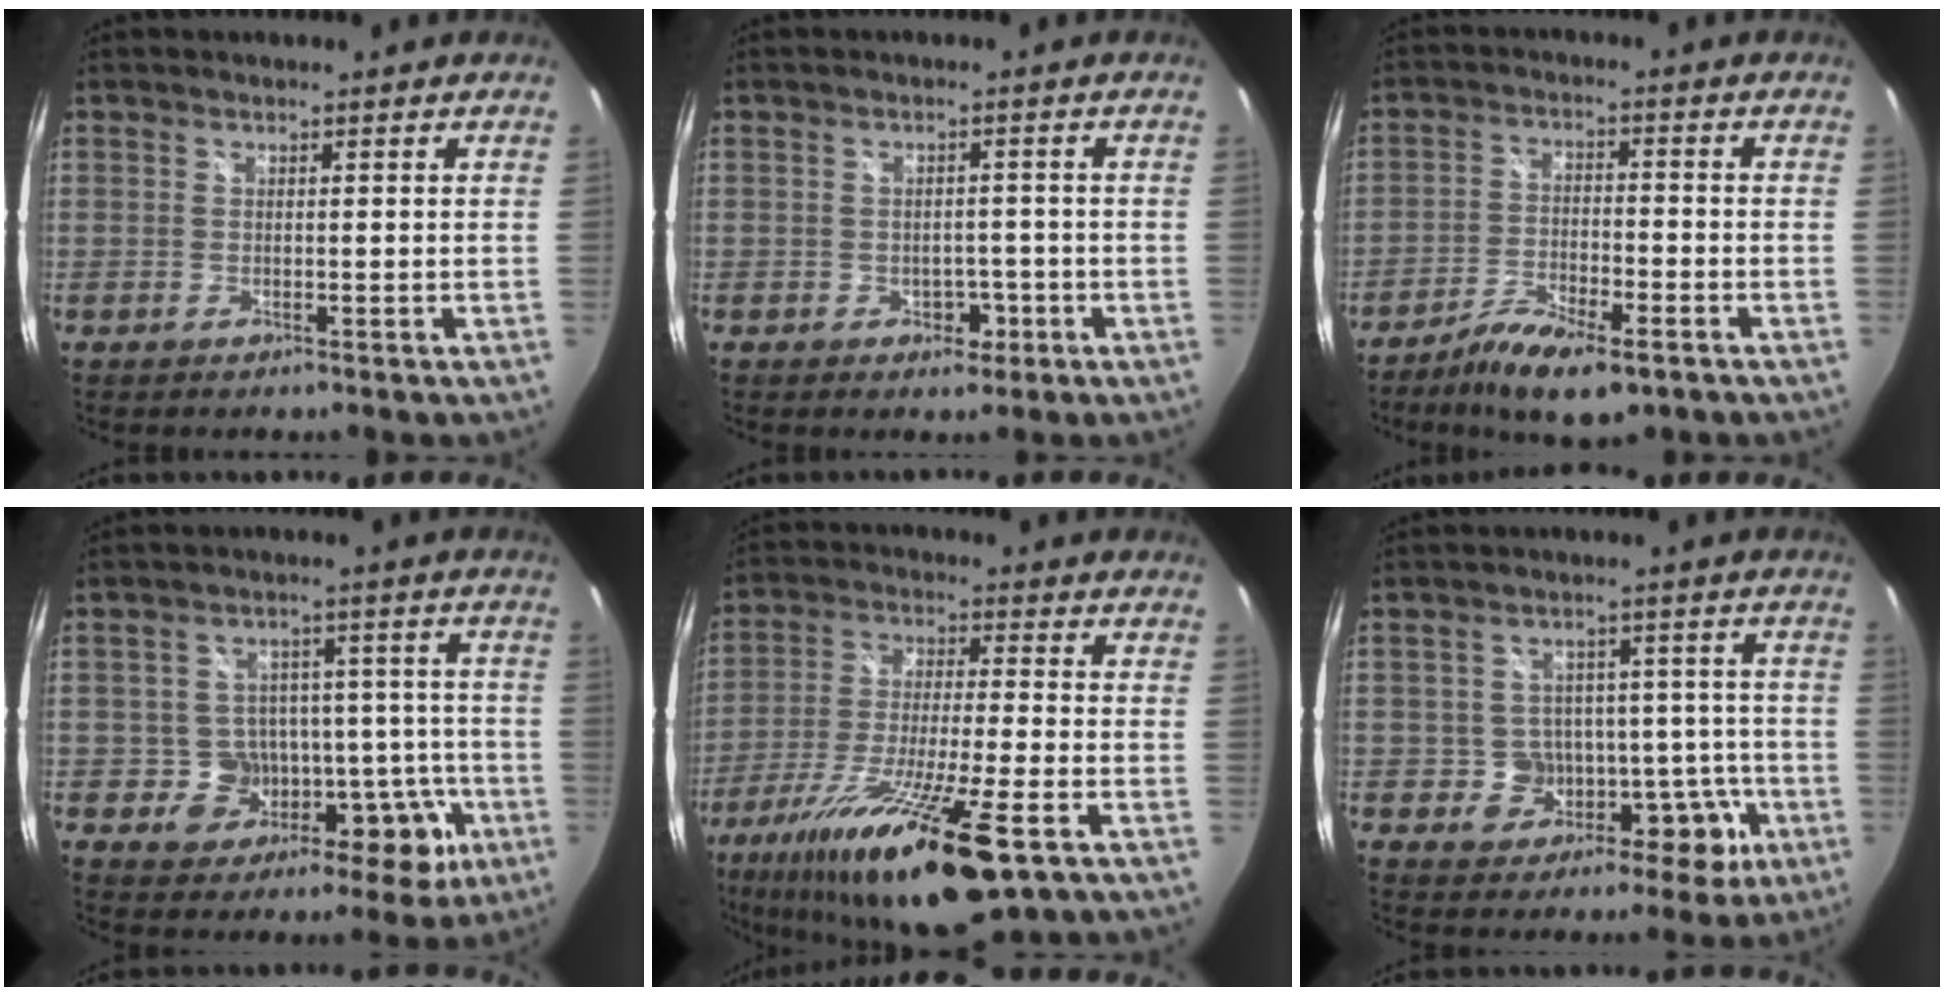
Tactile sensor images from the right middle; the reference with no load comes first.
{"total": 3.1, "force": [-1.4, 2.4, 1.4], "torque": [-0.024, 0.001, -0.012]}
{"total": 10.1, "force": [-6.9, 3.2, 6.7], "torque": [-0.148, -0.022, -0.127]}
{"total": 14.5, "force": [-4.9, 11.7, 7.1], "torque": [-0.108, 0.030, -0.045]}
{"total": 20.6, "force": [-12.3, 2.9, 16.3], "torque": [-0.312, -0.053, -0.214]}
{"total": 11.4, "force": [-4.0, 9.5, 4.8], "torque": [-0.071, 0.030, -0.035]}